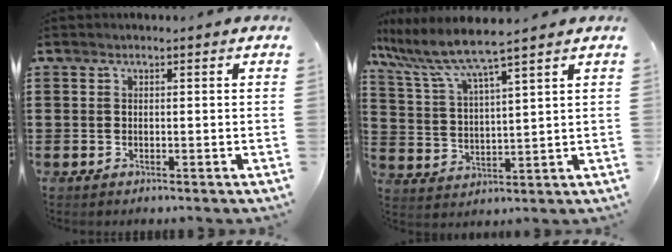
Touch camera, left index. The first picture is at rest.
{"total": 7.2, "force": [6.2, -0.4, 3.7], "torque": [-0.097, -0.032, 0.104]}